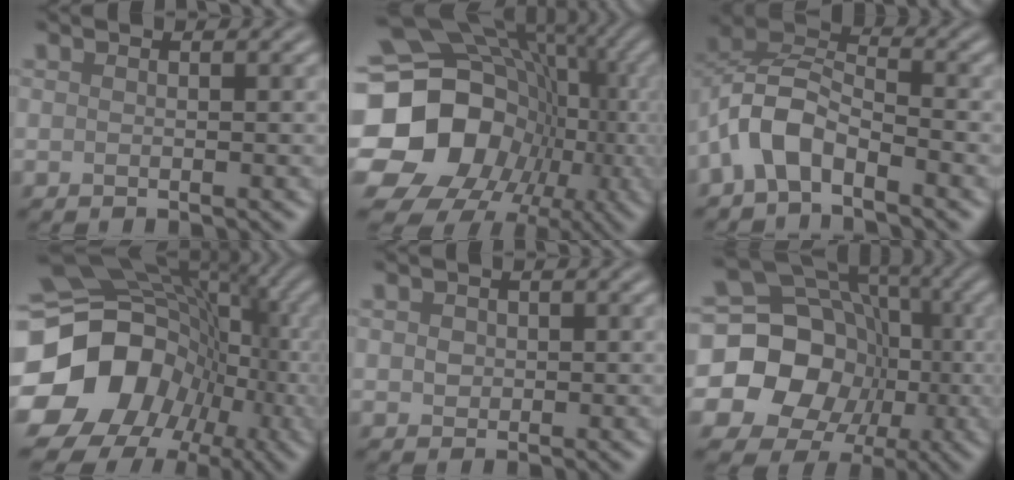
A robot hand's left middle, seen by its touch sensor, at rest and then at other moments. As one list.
[{"total": 21.0, "force": [-3.0, 18.3, 9.9], "torque": [-0.157, -0.002, -0.077]}, {"total": 4.7, "force": [-2.8, 2.3, 2.9], "torque": [-0.056, 0.015, -0.064]}, {"total": 17.6, "force": [-3.3, 14.9, 8.8], "torque": [-0.181, -0.015, -0.050]}, {"total": 1.3, "force": [0.3, 1.2, 0.5], "torque": [-0.002, 0.005, -0.002]}, {"total": 20.1, "force": [-2.4, 18.5, 7.4], "torque": [-0.157, 0.005, -0.081]}]